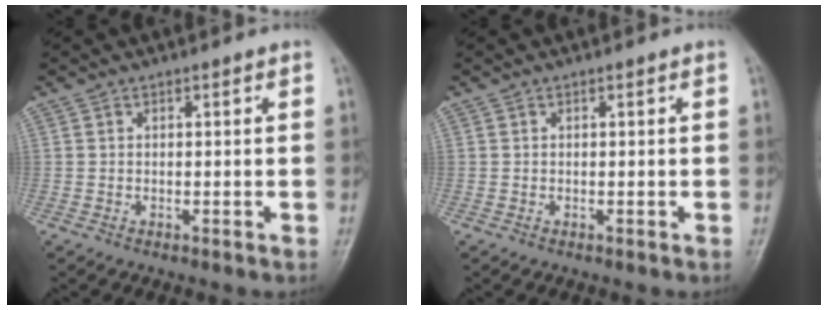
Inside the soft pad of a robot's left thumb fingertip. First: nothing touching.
{"total": 0.0}